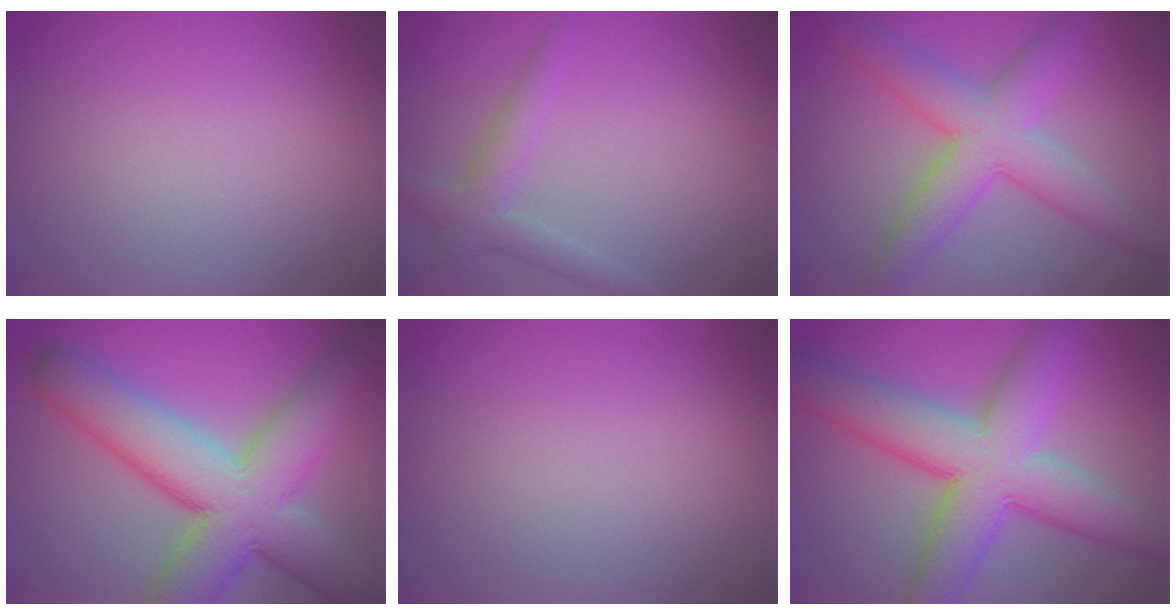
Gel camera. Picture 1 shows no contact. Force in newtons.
{"total": 2.8, "press": 2.8, "slide": 0.2}
{"total": 6.7, "press": 6.7, "slide": 0.2}
{"total": 11.6, "press": 11.6, "slide": 0.7}
{"total": 0.0}
{"total": 10.0, "press": 10.0, "slide": 0.2}